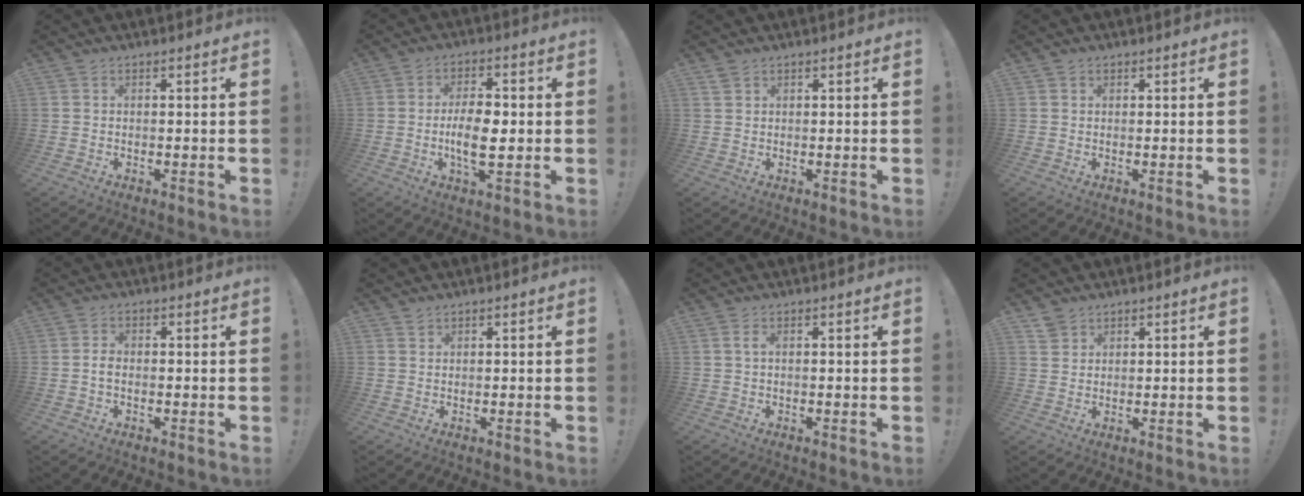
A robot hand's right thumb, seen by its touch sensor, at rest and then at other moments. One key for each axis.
{"total": 9.5, "fx": -1.2, "fy": 4.0, "fz": 8.5, "tx": -0.154, "ty": -0.005, "tz": -0.028}
{"total": 1.5, "fx": 1.1, "fy": 0.7, "fz": 0.7, "tx": -0.018, "ty": 0.002, "tz": 0.022}
{"total": 0.8, "fx": 0.5, "fy": 0.6, "fz": 0.0, "tx": 0.000, "ty": 0.001, "tz": 0.010}
{"total": 2.0, "fx": -0.7, "fy": 1.1, "fz": 1.6, "tx": -0.026, "ty": 0.005, "tz": -0.012}
{"total": 1.0, "fx": 0.9, "fy": 0.4, "fz": 0.2, "tx": 0.003, "ty": -0.004, "tz": 0.017}
{"total": 1.5, "fx": 0.3, "fy": 0.2, "fz": 1.5, "tx": -0.033, "ty": 0.003, "tz": 0.005}
{"total": 3.1, "fx": 2.4, "fy": 1.9, "fz": 0.4, "tx": -0.001, "ty": -0.012, "tz": 0.046}